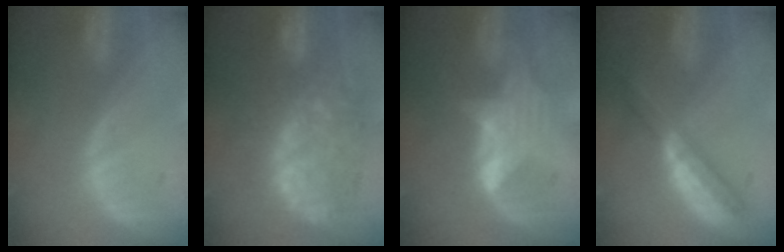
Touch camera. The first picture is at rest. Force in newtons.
{"total": 11.9, "press": 11.8, "slide": 1.5}
{"total": 5.8, "press": 5.8, "slide": 0.8}
{"total": 5.1, "press": 5.0, "slide": 1.1}